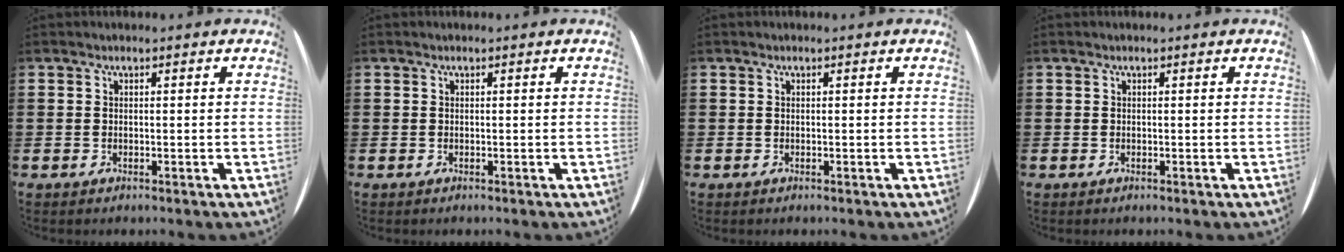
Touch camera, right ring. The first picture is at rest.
{"total": 0.0}
{"total": 0.0}
{"total": 0.0}